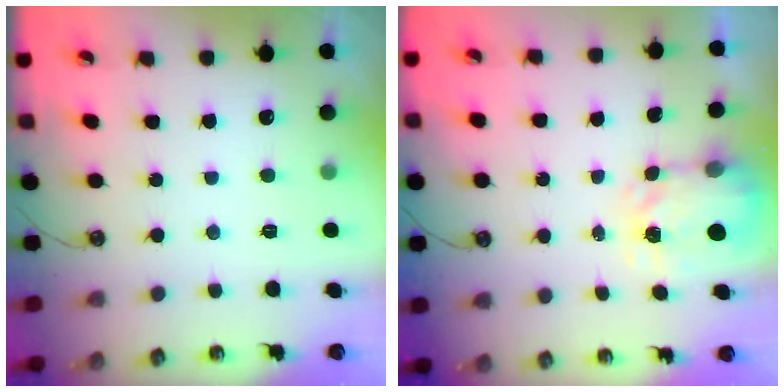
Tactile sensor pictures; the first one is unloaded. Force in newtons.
{"total": 3.9, "press": 3.8, "slide": 0.5}